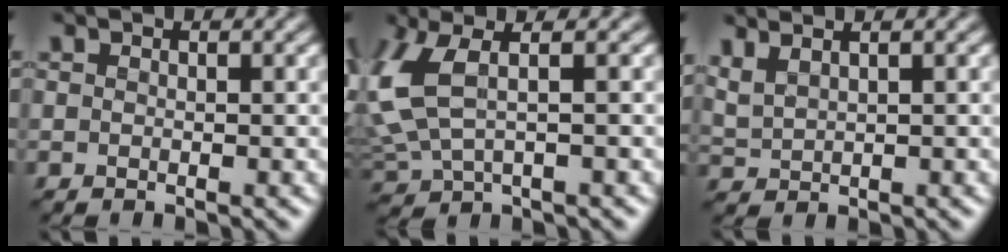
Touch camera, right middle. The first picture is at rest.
{"total": 5.5, "force": [0.9, 2.4, 4.9], "torque": [-0.136, 0.003, 0.018]}
{"total": 3.3, "force": [2.2, 1.2, 2.1], "torque": [-0.059, 0.023, 0.046]}